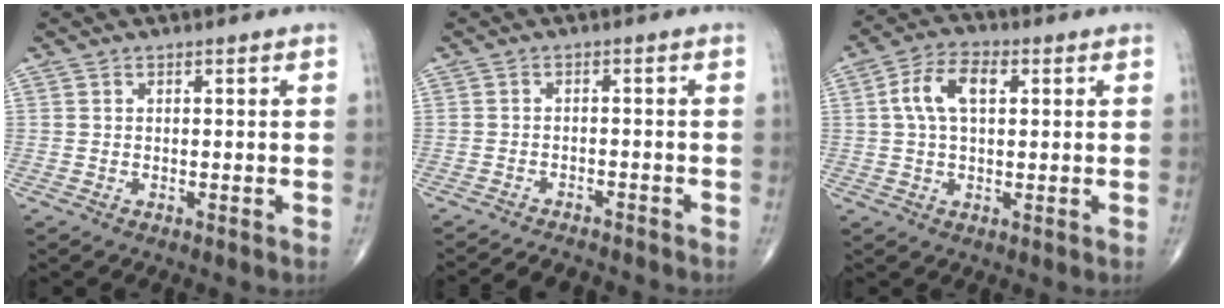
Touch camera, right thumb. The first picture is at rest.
{"total": 5.6, "force": [-5.4, 1.2, 0.9], "torque": [-0.015, 0.026, -0.078]}
{"total": 7.9, "force": [1.8, 4.2, 6.5], "torque": [-0.124, 0.018, 0.028]}